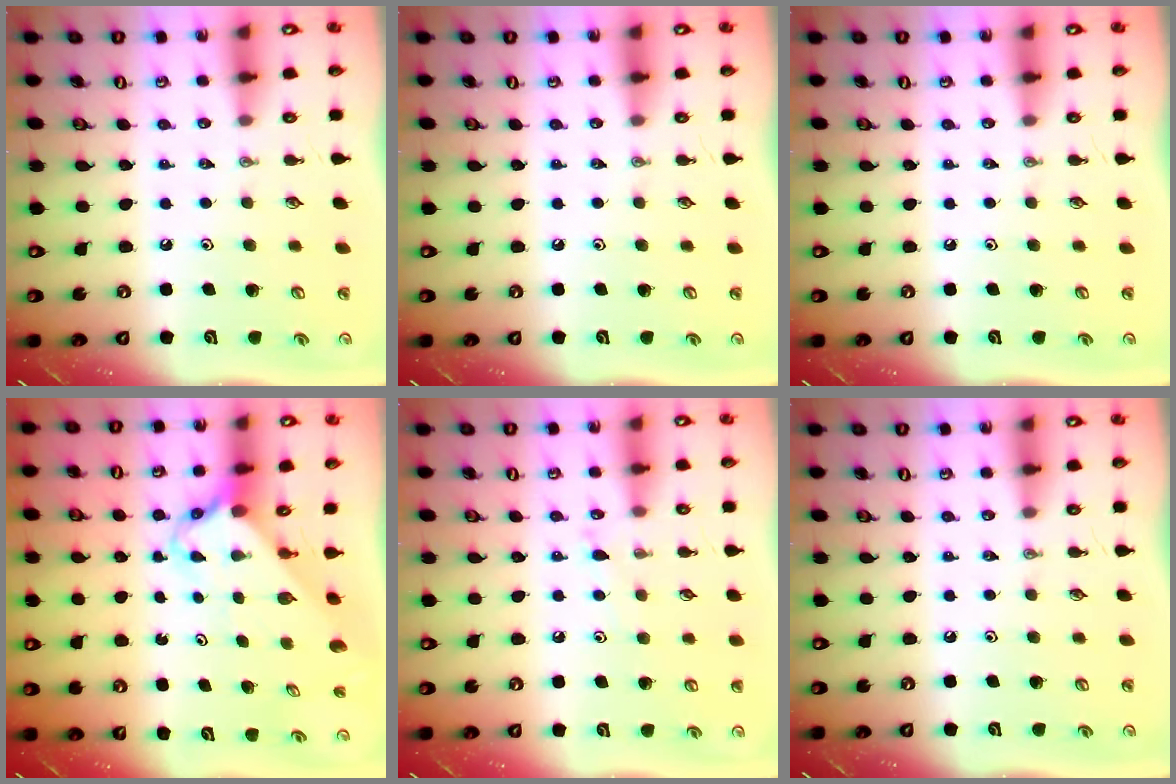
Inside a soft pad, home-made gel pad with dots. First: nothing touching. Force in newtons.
{"total": 0.0}
{"total": 0.0}
{"total": 2.7, "press": 2.7, "slide": 0.2}
{"total": 5.9, "press": 5.8, "slide": 0.6}
{"total": 0.0}